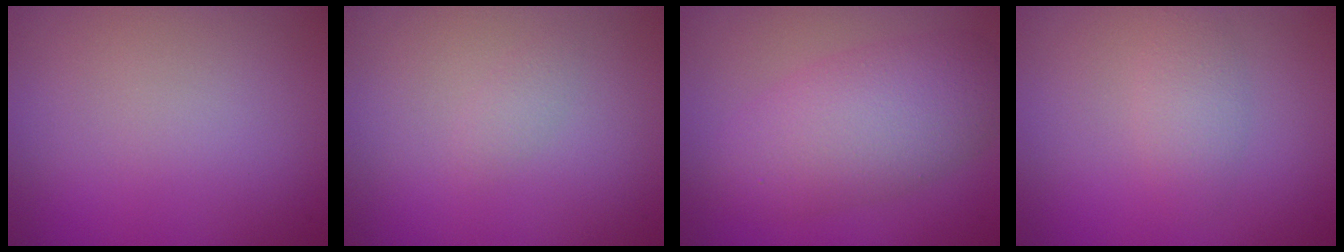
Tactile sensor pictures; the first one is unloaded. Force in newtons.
{"total": 0.7, "press": 0.7, "slide": 0.1}
{"total": 6.5, "press": 6.5, "slide": 0.3}
{"total": 1.8, "press": 1.8, "slide": 0.1}